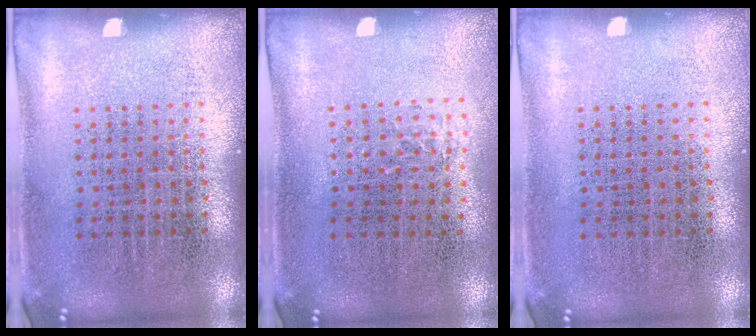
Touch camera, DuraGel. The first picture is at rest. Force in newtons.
{"total": 0.5, "press": 0.4, "slide": 0.3}
{"total": 0.0}